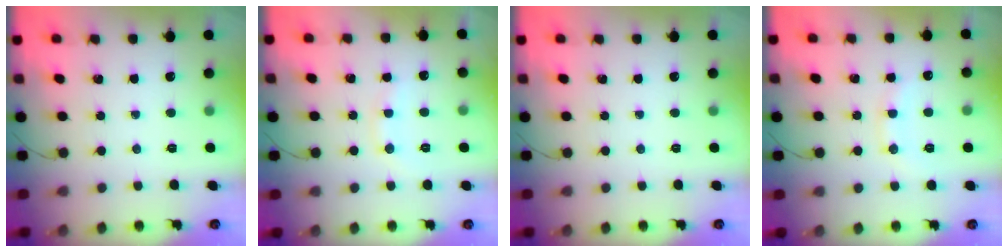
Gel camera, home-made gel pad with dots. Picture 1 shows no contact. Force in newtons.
{"total": 8.4, "press": 8.3, "slide": 1.6}
{"total": 0.0}
{"total": 8.8, "press": 8.7, "slide": 1.2}